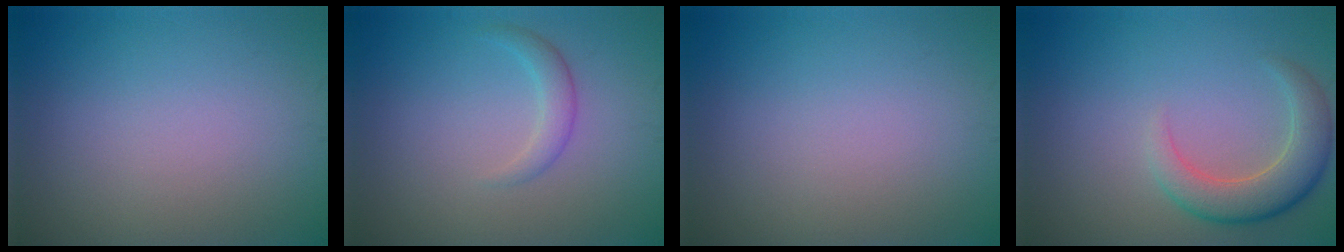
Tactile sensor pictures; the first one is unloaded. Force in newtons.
{"total": 1.7, "press": 1.7, "slide": 0.1}
{"total": 0.0}
{"total": 4.4, "press": 4.3, "slide": 0.5}